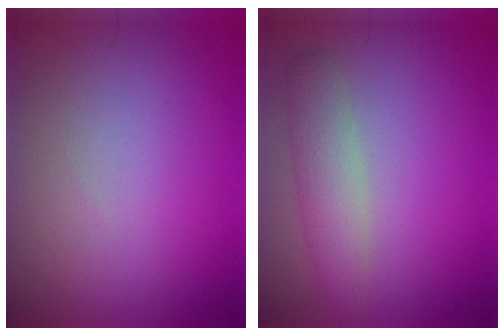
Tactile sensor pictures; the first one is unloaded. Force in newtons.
{"total": 3.2, "press": 3.2, "slide": 0.1}